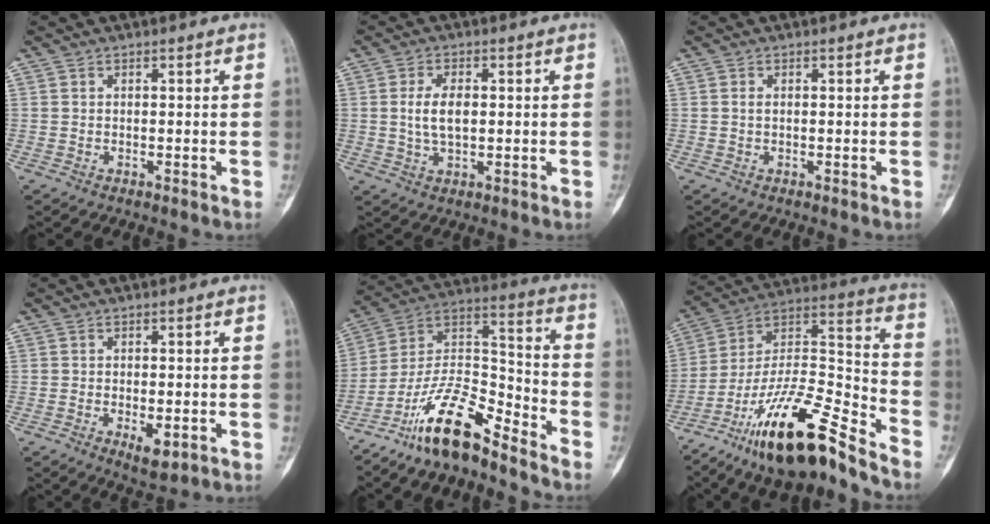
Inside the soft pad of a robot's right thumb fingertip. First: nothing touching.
{"total": 5.6, "force": [0.4, 2.9, 4.8], "torque": [-0.096, 0.001, 0.010]}
{"total": 0.7, "force": [0.1, 0.4, 0.6], "torque": [-0.015, 0.000, 0.001]}
{"total": 4.4, "force": [-1.4, 1.9, 3.7], "torque": [-0.053, -0.006, -0.014]}
{"total": 15.2, "force": [-11.8, 4.1, 8.7], "torque": [-0.153, 0.098, -0.220]}
{"total": 22.5, "force": [-16.1, 4.9, 15.0], "torque": [-0.287, 0.080, -0.287]}